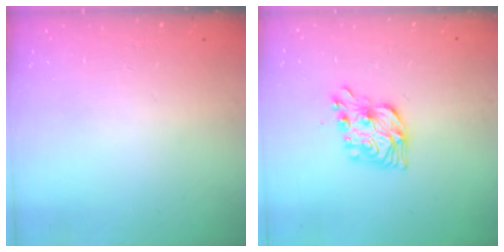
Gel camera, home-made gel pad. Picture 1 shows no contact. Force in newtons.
{"total": 11.5, "press": 11.5, "slide": 0.4}